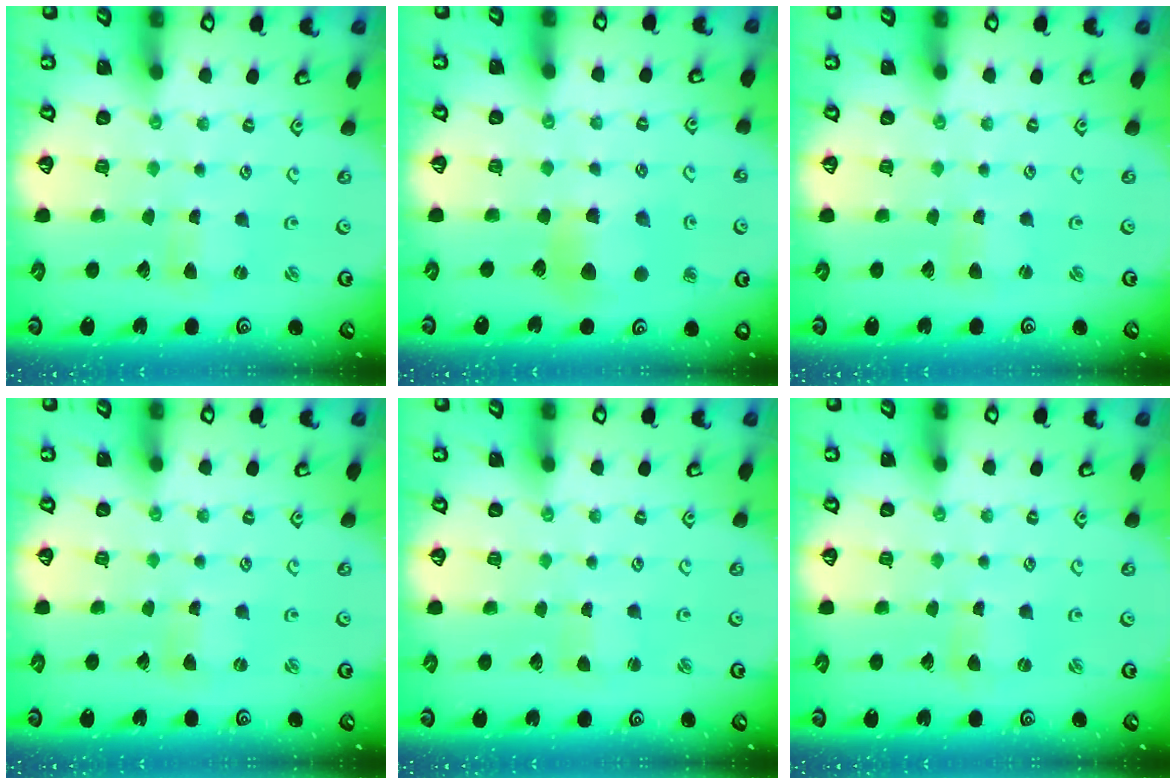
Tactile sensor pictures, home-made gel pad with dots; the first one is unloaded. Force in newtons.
{"total": 7.8, "press": 7.8, "slide": 0.6}
{"total": 1.7, "press": 1.7, "slide": 0.3}
{"total": 2.0, "press": 2.0, "slide": 0.1}
{"total": 1.1, "press": 1.0, "slide": 0.2}
{"total": 1.0, "press": 1.0, "slide": 0.2}